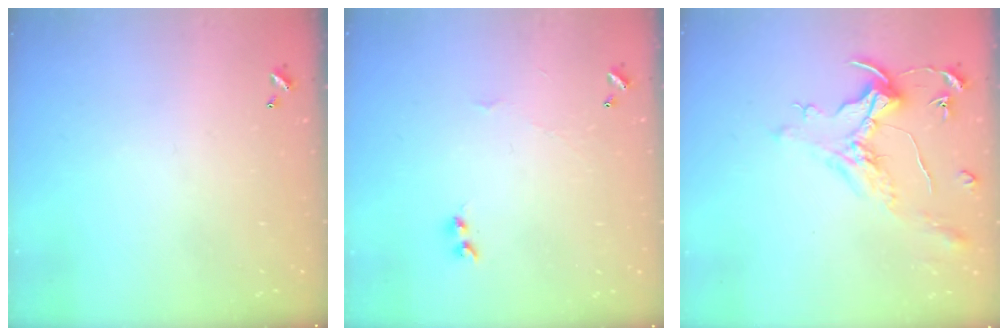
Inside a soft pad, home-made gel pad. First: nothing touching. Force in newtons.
{"total": 1.9, "press": 1.8, "slide": 0.5}
{"total": 1.6, "press": 1.4, "slide": 0.7}